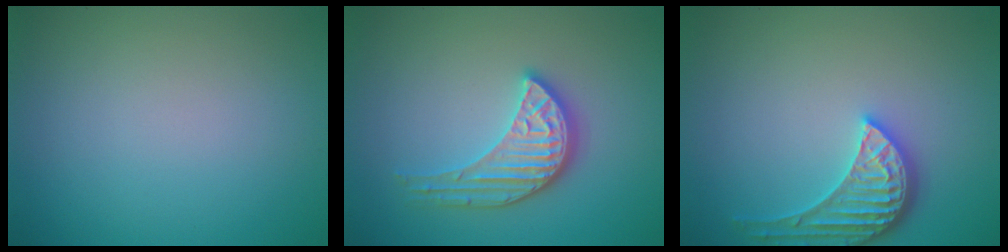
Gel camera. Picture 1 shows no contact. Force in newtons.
{"total": 3.9, "press": 3.5, "slide": 1.6}
{"total": 3.8, "press": 3.6, "slide": 1.4}